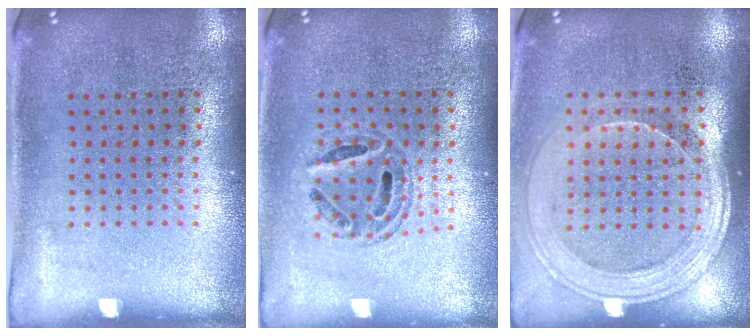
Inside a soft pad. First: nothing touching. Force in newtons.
{"total": 0.8, "press": 0.8, "slide": 0.2}
{"total": 1.9, "press": 1.7, "slide": 0.8}